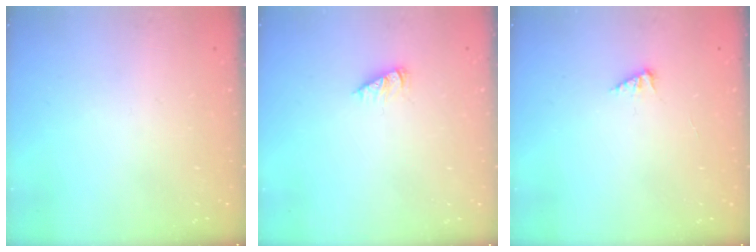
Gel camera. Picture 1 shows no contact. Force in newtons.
{"total": 3.4, "press": 3.4, "slide": 0.4}
{"total": 2.5, "press": 2.5, "slide": 0.3}